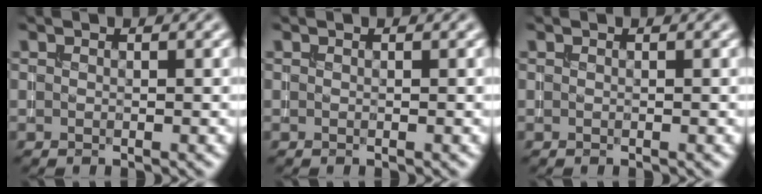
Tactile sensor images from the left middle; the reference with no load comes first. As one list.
[{"total": 0.0}, {"total": 0.0}]